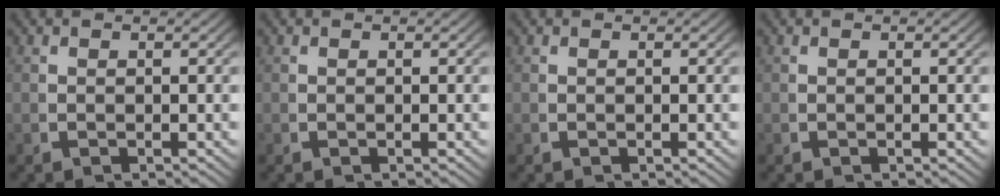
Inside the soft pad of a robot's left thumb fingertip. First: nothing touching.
{"total": 0.0}
{"total": 0.0}
{"total": 0.0}